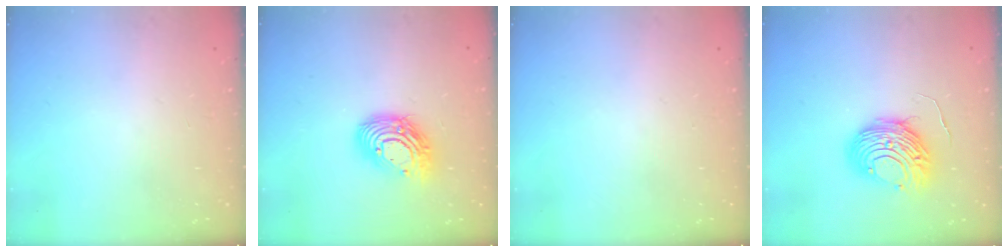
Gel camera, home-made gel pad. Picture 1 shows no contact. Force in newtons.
{"total": 13.7, "press": 13.7, "slide": 1.2}
{"total": 0.0}
{"total": 10.9, "press": 10.8, "slide": 1.1}